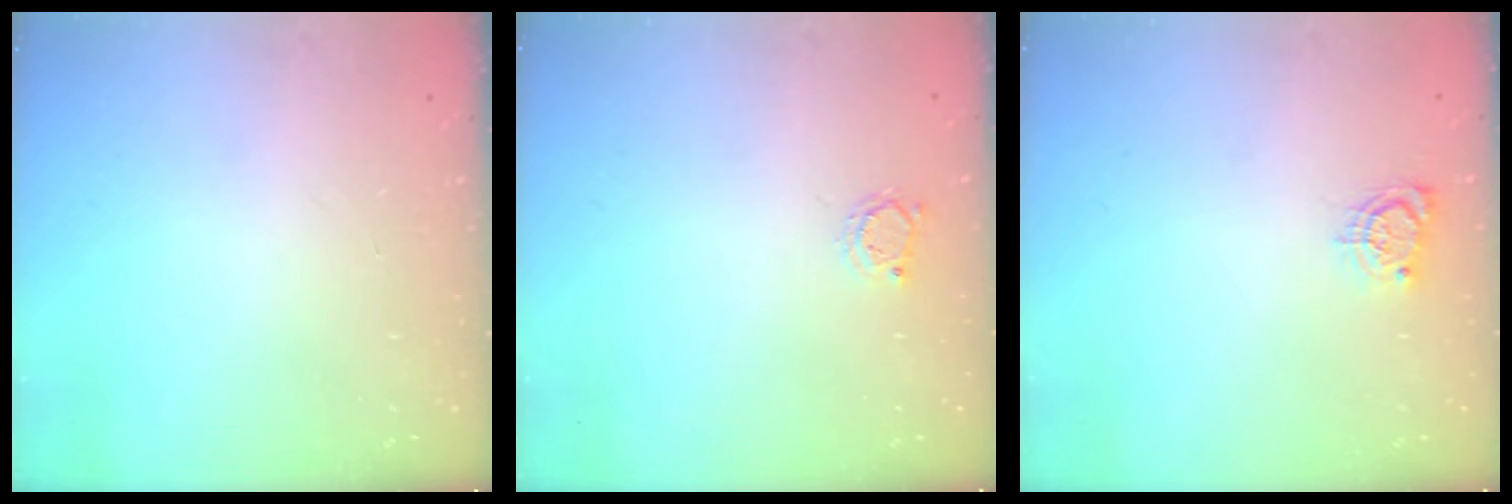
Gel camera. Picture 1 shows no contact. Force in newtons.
{"total": 2.6, "press": 2.6, "slide": 0.4}
{"total": 4.3, "press": 4.2, "slide": 0.4}